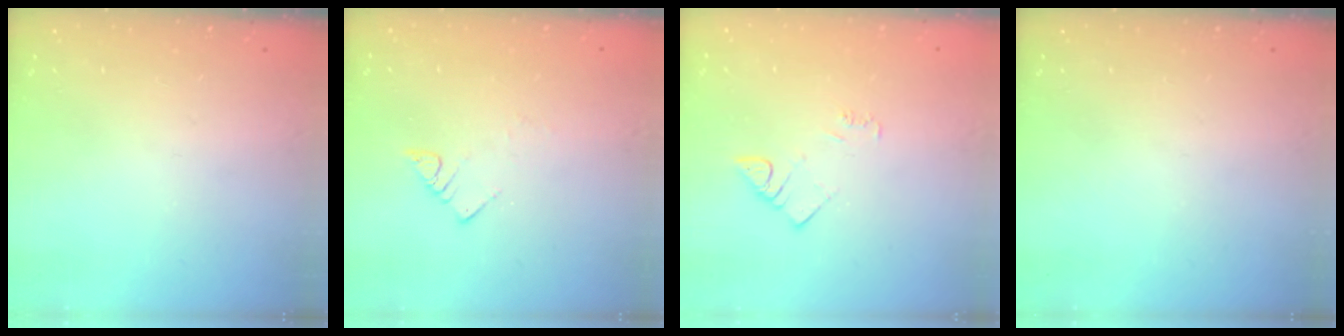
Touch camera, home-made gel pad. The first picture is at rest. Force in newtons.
{"total": 4.0, "press": 4.0, "slide": 0.4}
{"total": 4.5, "press": 4.5, "slide": 0.5}
{"total": 0.0}